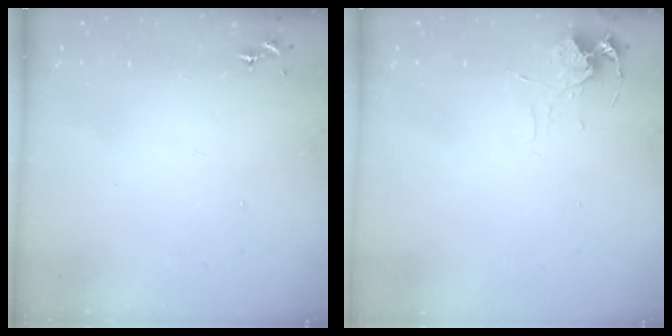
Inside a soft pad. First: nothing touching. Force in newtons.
{"total": 7.1, "press": 7.1, "slide": 0.5}